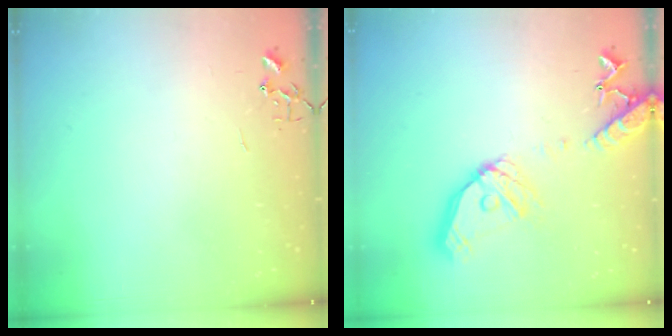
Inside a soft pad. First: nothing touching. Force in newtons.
{"total": 17.9, "press": 17.7, "slide": 2.6}